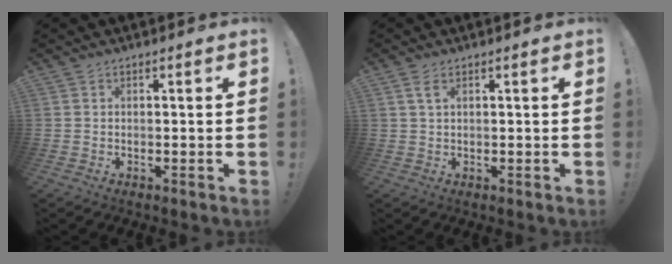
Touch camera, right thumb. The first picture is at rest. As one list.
[{"total": 2.7, "force": [1.3, 1.2, 2.1], "torque": [-0.039, 0.001, 0.022]}]